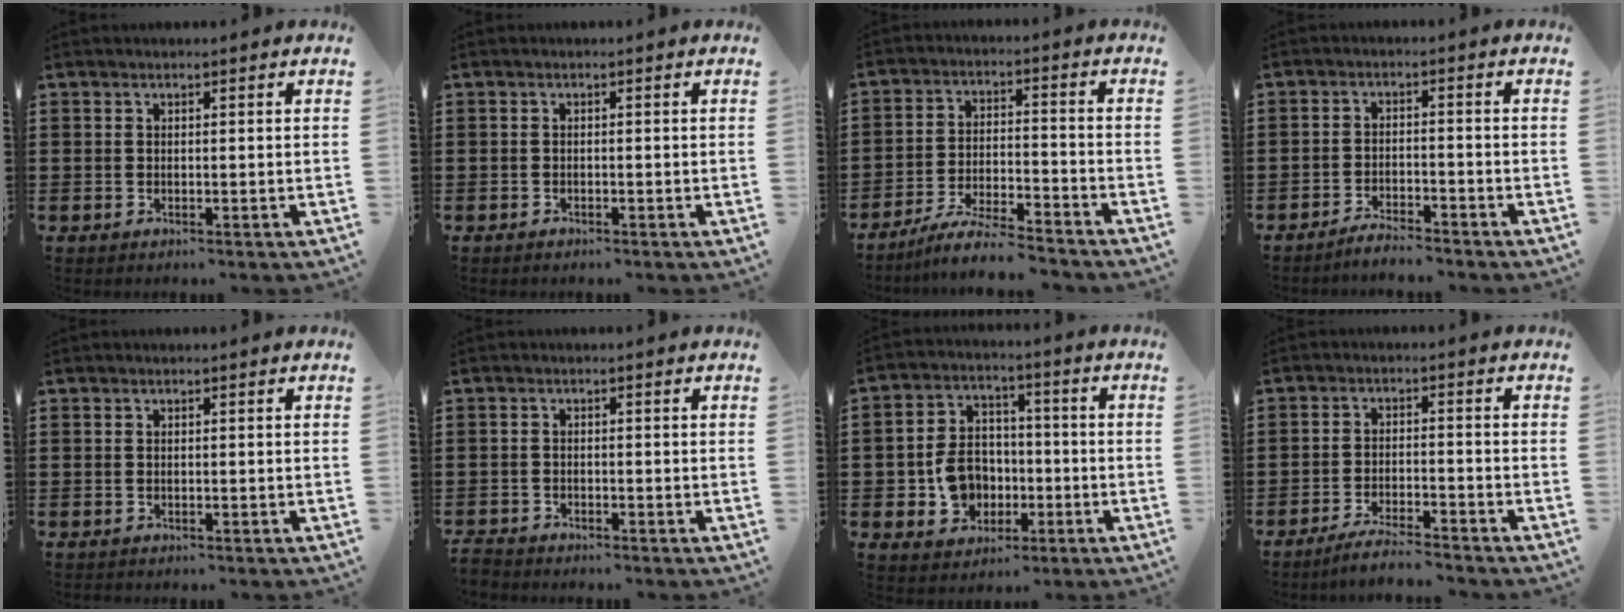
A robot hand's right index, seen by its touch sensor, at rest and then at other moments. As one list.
[{"total": 0.5, "force": [-0.5, 0.1, 0.1], "torque": [-0.004, -0.003, -0.010]}, {"total": 6.4, "force": [-6.0, 0.0, 2.2], "torque": [-0.045, -0.003, -0.116]}, {"total": 3.0, "force": [-3.0, 0.0, 0.3], "torque": [-0.010, 0.003, -0.062]}, {"total": 0.0}, {"total": 1.8, "force": [-1.8, 0.2, -0.1], "torque": [-0.005, -0.002, -0.039]}, {"total": 8.3, "force": [-1.9, 6.7, 4.6], "torque": [-0.112, 0.019, -0.032]}, {"total": 4.0, "force": [-3.8, -0.1, 1.2], "torque": [-0.028, -0.003, -0.078]}]